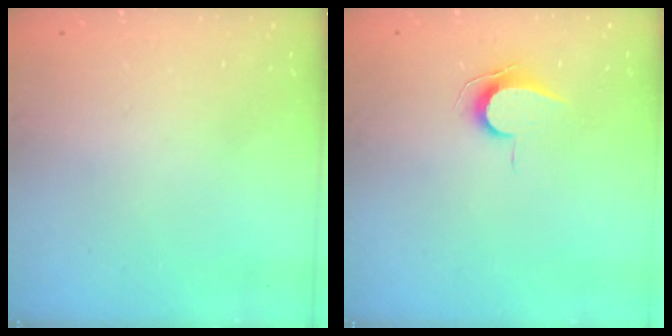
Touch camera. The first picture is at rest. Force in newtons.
{"total": 6.9, "press": 6.8, "slide": 0.7}